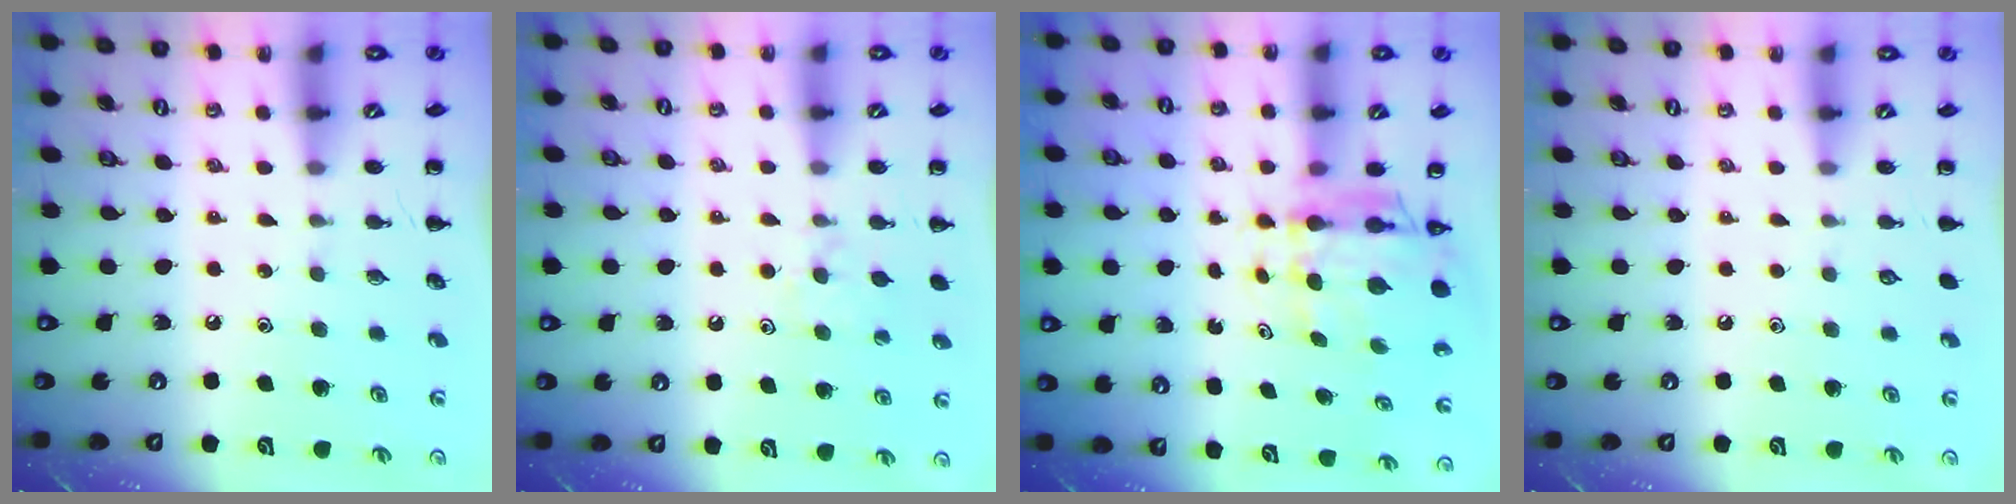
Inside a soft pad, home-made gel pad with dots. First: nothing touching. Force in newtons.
{"total": 6.2, "press": 5.9, "slide": 1.9}
{"total": 6.5, "press": 6.1, "slide": 2.2}
{"total": 0.0}